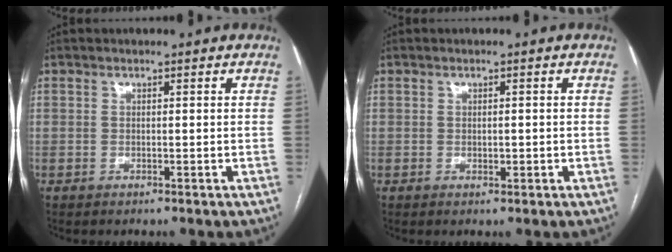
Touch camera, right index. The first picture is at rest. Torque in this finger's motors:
{"motor_torque": [-0.10, 0.01, -0.02, 0.00]}